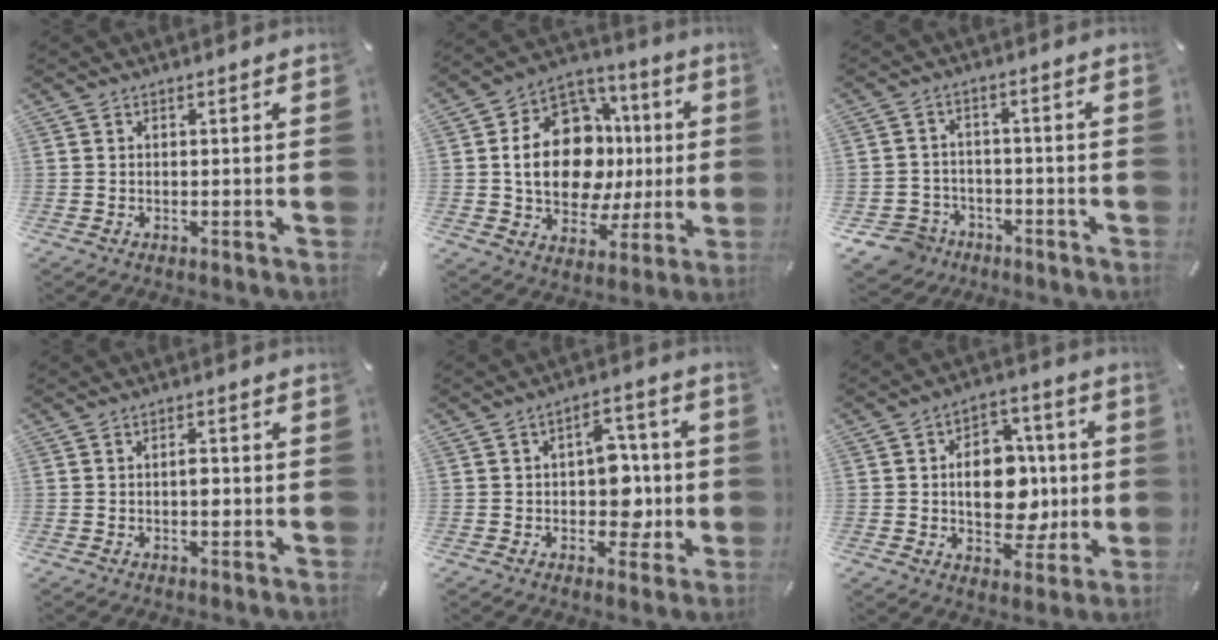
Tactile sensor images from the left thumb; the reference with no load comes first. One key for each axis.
{"total": 18.0, "fx": 0.8, "fy": 13.8, "fz": 11.4, "tx": -0.198, "ty": -0.005, "tz": 0.019}
{"total": 6.9, "fx": -4.1, "fy": 5.3, "fz": 1.4, "tx": -0.045, "ty": 0.026, "tz": -0.080}
{"total": 2.4, "fx": -0.3, "fy": 1.2, "fz": 2.0, "tx": -0.031, "ty": -0.001, "tz": -0.008}
{"total": 10.4, "fx": -0.6, "fy": 7.8, "fz": 7.0, "tx": -0.080, "ty": 0.013, "tz": -0.006}
{"total": 13.3, "fx": -0.4, "fy": 9.8, "fz": 8.9, "tx": -0.119, "ty": 0.007, "tz": -0.001}